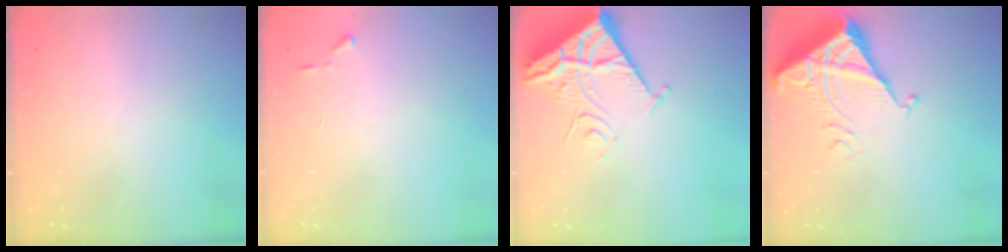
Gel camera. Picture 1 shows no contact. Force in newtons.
{"total": 3.9, "press": 3.9, "slide": 0.5}
{"total": 11.3, "press": 11.3, "slide": 1.4}
{"total": 5.4, "press": 5.4, "slide": 0.7}